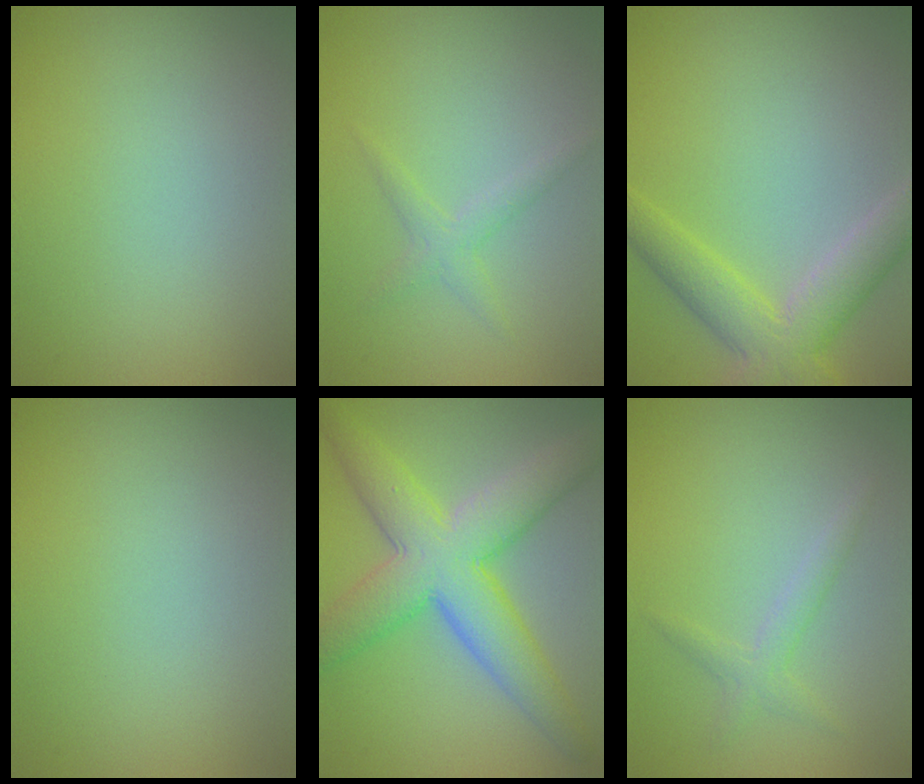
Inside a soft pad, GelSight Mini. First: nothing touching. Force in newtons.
{"total": 1.4, "press": 1.4, "slide": 0.1}
{"total": 4.8, "press": 4.8, "slide": 0.3}
{"total": 0.0}
{"total": 8.6, "press": 8.6, "slide": 0.2}
{"total": 1.5, "press": 1.5, "slide": 0.1}